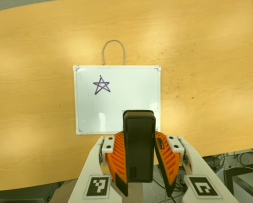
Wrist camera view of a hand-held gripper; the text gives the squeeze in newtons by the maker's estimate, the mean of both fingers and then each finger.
{"total": 7.3, "left": 5.5, "right": 9.0}